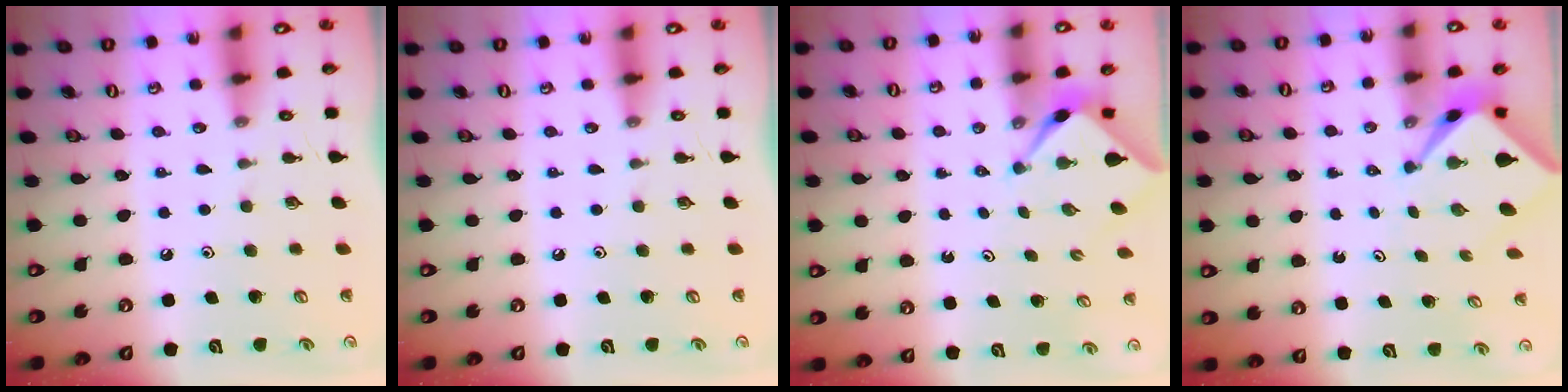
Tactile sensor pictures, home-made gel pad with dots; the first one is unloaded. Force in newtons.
{"total": 0.0}
{"total": 2.2, "press": 2.2, "slide": 0.2}
{"total": 2.5, "press": 2.5, "slide": 0.2}